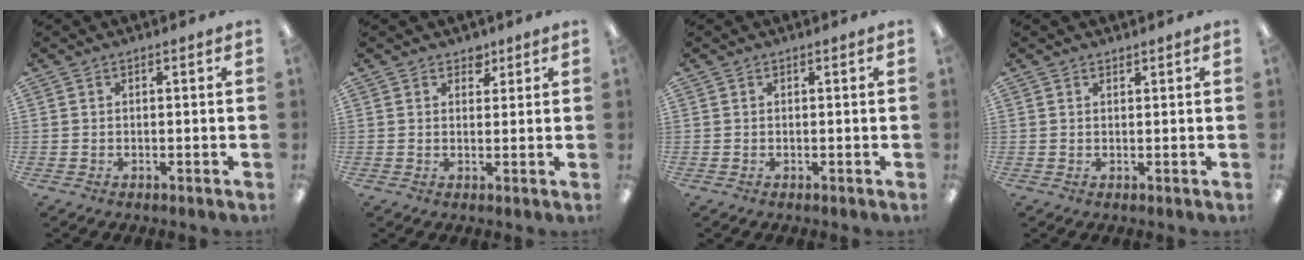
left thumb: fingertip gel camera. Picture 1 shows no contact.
{"total": 2.7, "force": [1.9, 1.8, 0.7], "torque": [0.006, -0.008, 0.029]}
{"total": 0.0}
{"total": 0.9, "force": [0.9, 0.2, 0.0], "torque": [0.008, -0.004, 0.015]}